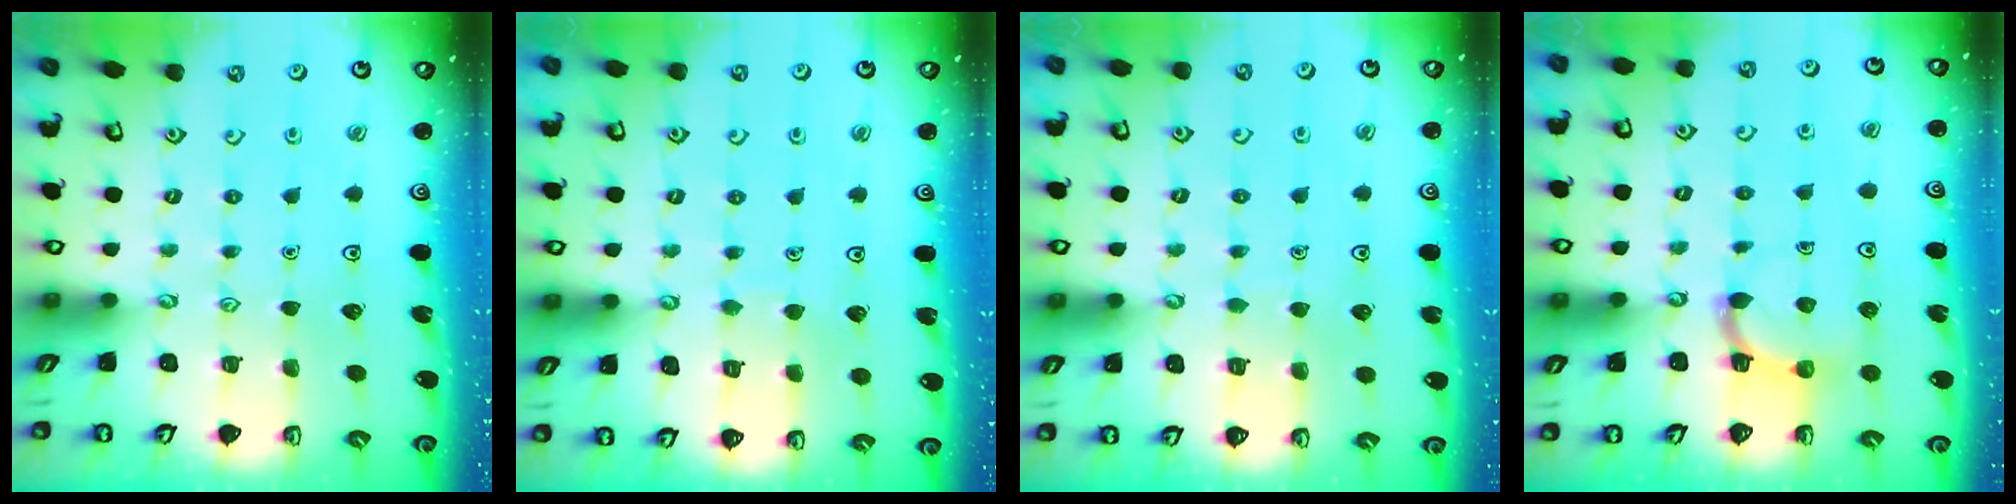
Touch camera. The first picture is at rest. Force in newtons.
{"total": 3.9, "press": 3.9, "slide": 0.4}
{"total": 3.5, "press": 3.5, "slide": 0.2}
{"total": 5.1, "press": 5.0, "slide": 0.9}